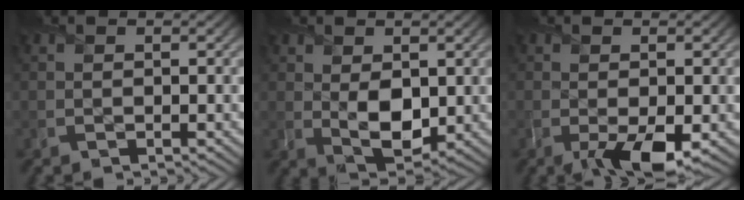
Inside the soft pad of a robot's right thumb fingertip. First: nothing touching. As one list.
[{"total": 5.1, "force": [0.5, 3.3, 3.8], "torque": [-0.083, -0.013, 0.016]}, {"total": 4.0, "force": [-1.6, 1.3, 3.4], "torque": [-0.062, -0.015, -0.024]}]